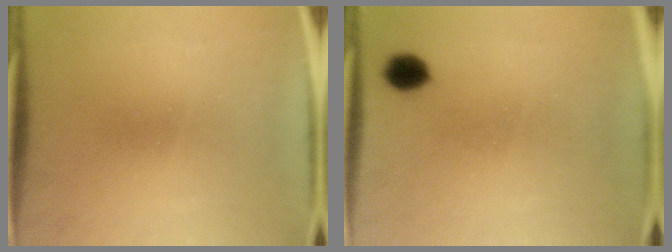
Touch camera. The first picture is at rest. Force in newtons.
{"total": 5.1}